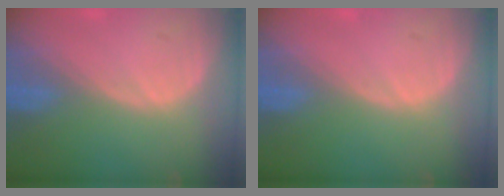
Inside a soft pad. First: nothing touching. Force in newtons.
{"total": 0.0}